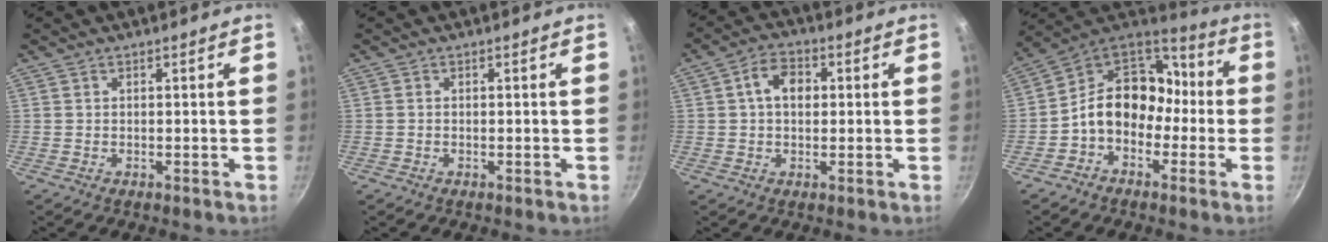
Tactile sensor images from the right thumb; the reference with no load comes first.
{"total": 0.0}
{"total": 6.6, "force": [1.1, 4.6, 4.6], "torque": [-0.060, 0.012, 0.009]}
{"total": 14.1, "force": [-2.8, 11.2, 8.2], "torque": [-0.084, 0.060, -0.072]}